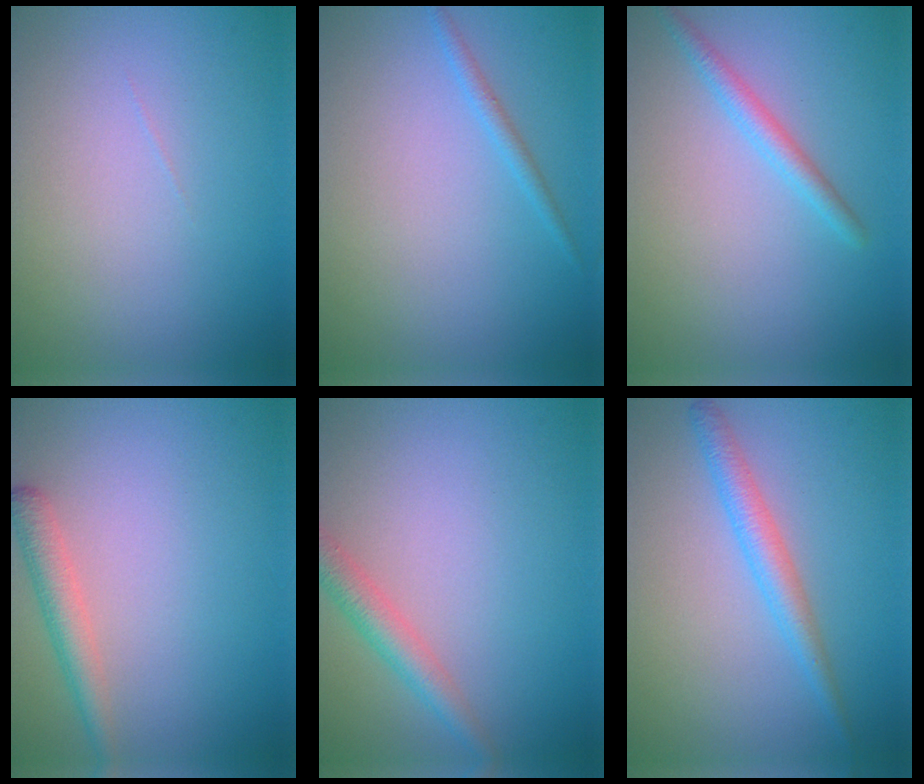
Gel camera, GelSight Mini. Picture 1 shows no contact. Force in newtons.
{"total": 1.1, "press": 1.0, "slide": 0.1}
{"total": 1.9, "press": 1.9, "slide": 0.2}
{"total": 2.4, "press": 2.4, "slide": 0.1}
{"total": 2.8, "press": 2.8, "slide": 0.1}
{"total": 2.6, "press": 2.6, "slide": 0.0}